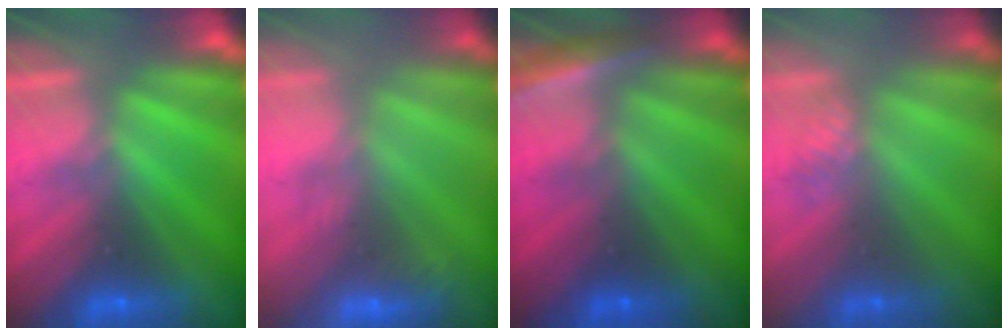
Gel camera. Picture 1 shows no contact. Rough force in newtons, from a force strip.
{"total": 2.4}
{"total": 2.9}
{"total": 2.7}